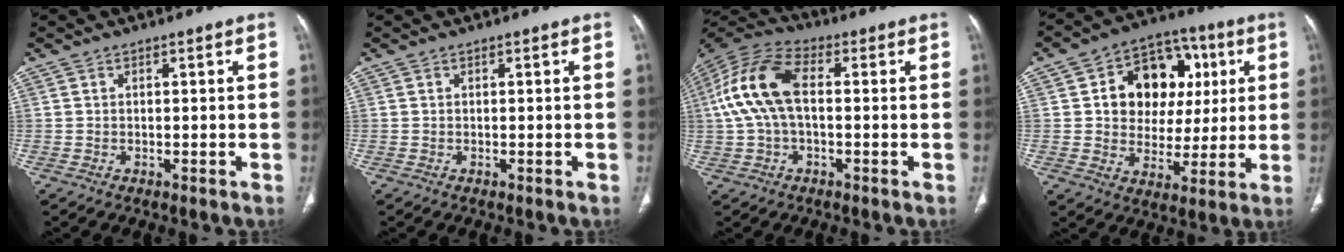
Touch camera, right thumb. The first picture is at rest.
{"total": 0.0}
{"total": 13.9, "force": [1.0, 7.5, 11.7], "torque": [-0.254, 0.035, 0.011]}
{"total": 16.3, "force": [3.8, 12.5, 9.7], "torque": [-0.091, 0.012, 0.062]}